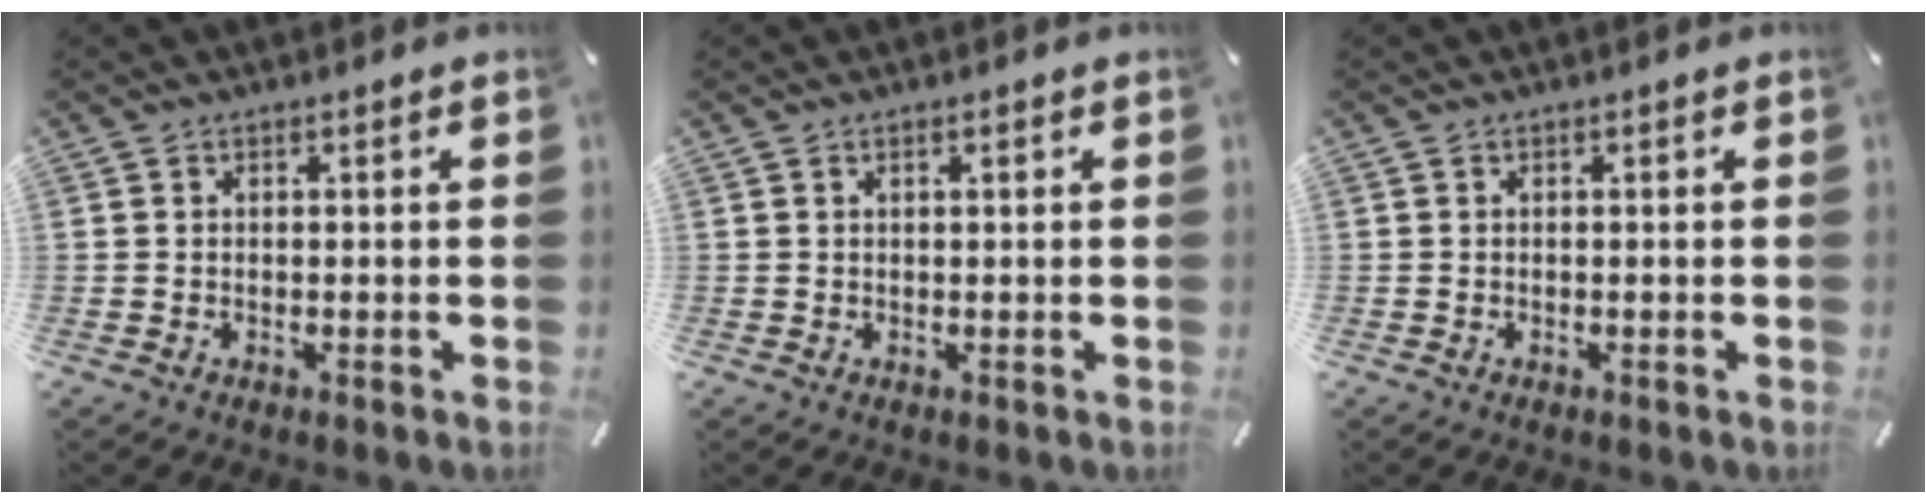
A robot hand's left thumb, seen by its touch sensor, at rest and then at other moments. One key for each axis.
{"total": 0.8, "fx": 0.3, "fy": 0.1, "fz": 0.7, "tx": -0.013, "ty": 0.001, "tz": 0.005}
{"total": 0.0}